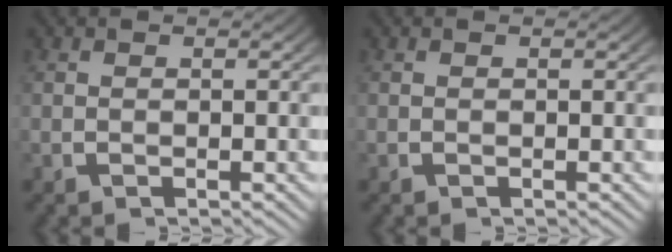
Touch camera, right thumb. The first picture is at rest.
{"total": 0.0}